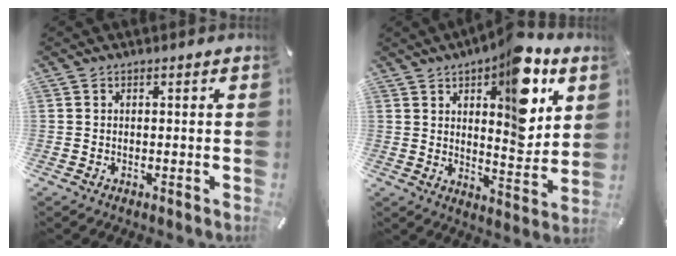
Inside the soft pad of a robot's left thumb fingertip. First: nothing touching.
{"total": 16.9, "force": [8.7, 7.4, 12.5], "torque": [-0.149, -0.056, 0.136]}